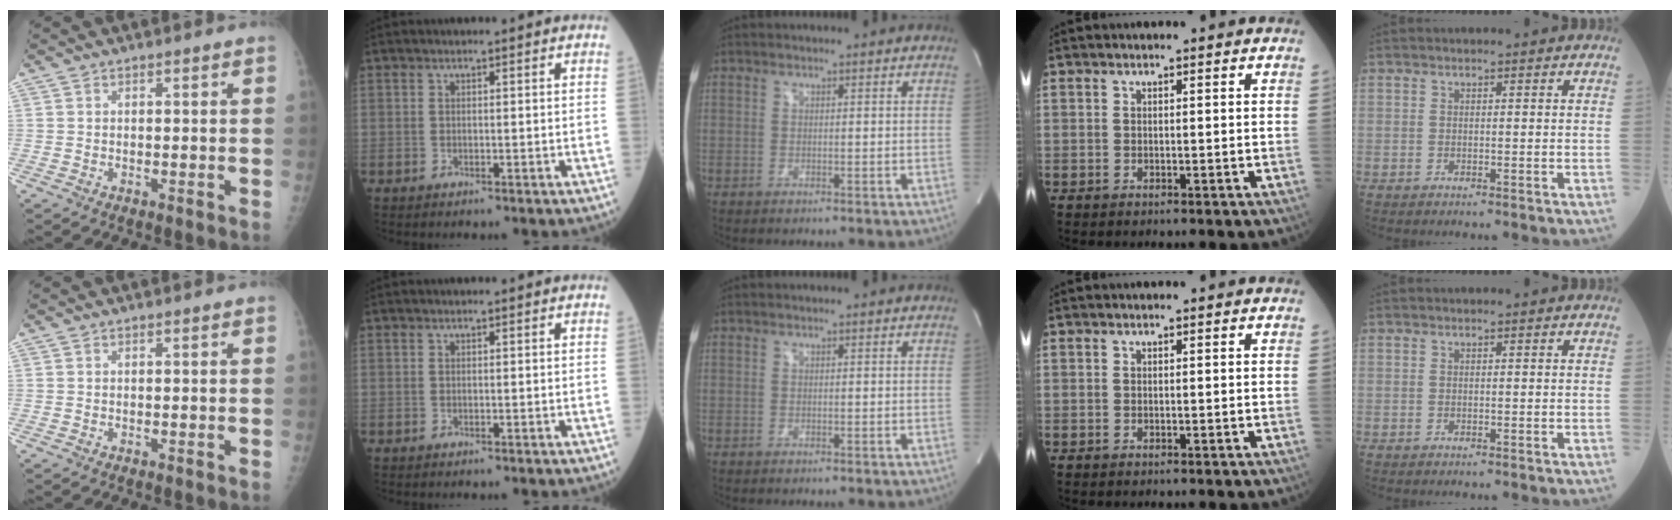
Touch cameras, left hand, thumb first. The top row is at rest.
{}